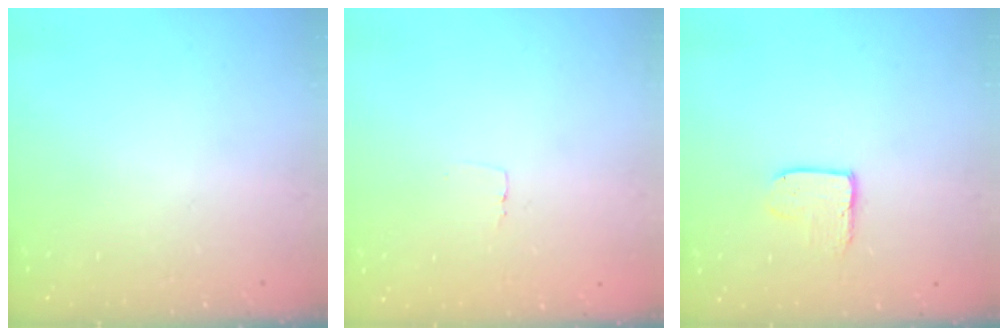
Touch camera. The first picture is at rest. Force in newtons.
{"total": 2.3, "press": 2.3, "slide": 0.1}
{"total": 5.1, "press": 5.0, "slide": 0.4}